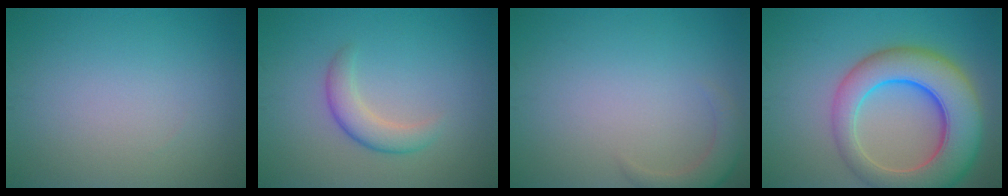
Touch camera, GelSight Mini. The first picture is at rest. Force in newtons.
{"total": 2.8, "press": 2.8, "slide": 0.2}
{"total": 2.3, "press": 2.3, "slide": 0.4}
{"total": 10.3, "press": 10.3, "slide": 0.7}